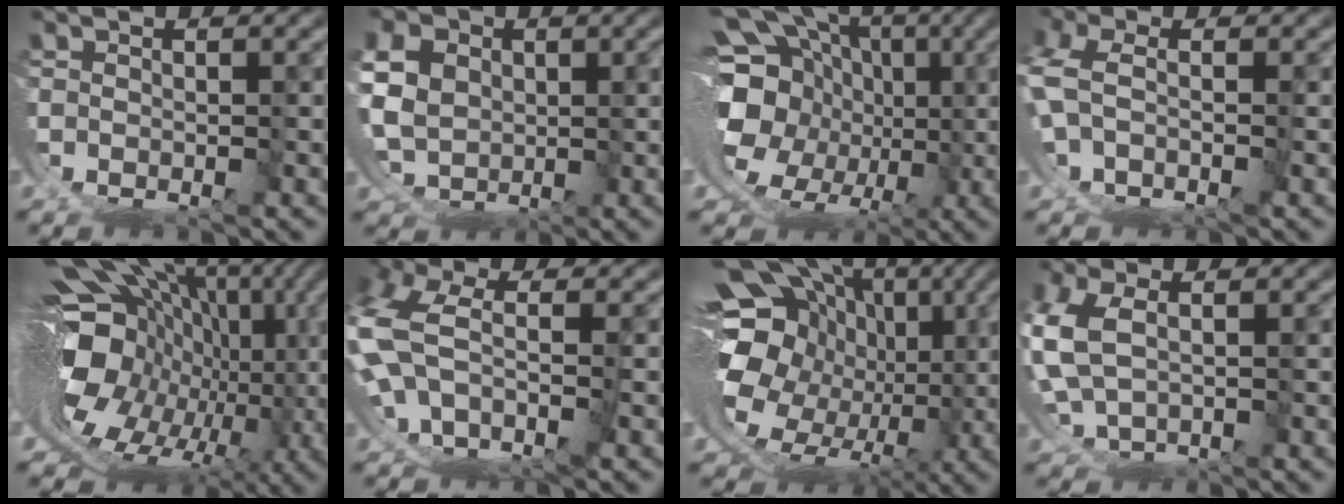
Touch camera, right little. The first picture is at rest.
{"total": 6.8, "force": [0.3, 5.8, 3.6], "torque": [-0.104, -0.042, 0.026]}
{"total": 15.0, "force": [0.9, 11.6, 9.5], "torque": [-0.180, -0.040, 0.020]}
{"total": 2.6, "force": [-0.3, 0.7, 2.5], "torque": [-0.061, -0.006, 0.002]}
{"total": 18.6, "force": [0.0, 12.5, 13.7], "torque": [-0.223, -0.048, 0.023]}
{"total": 6.1, "force": [-0.7, 4.3, 4.3], "torque": [-0.126, -0.016, -0.009]}
{"total": 18.3, "force": [0.2, 14.2, 11.5], "torque": [-0.209, -0.046, 0.015]}
{"total": 3.2, "force": [0.7, 1.7, 2.6], "torque": [-0.076, -0.009, 0.029]}